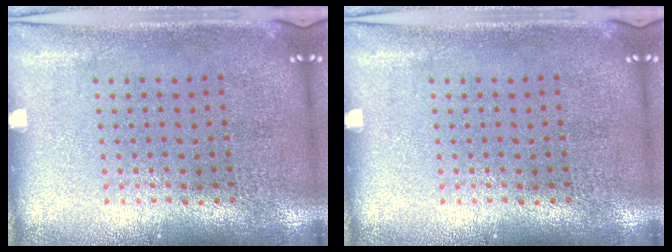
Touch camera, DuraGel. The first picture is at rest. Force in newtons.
{"total": 0.0}